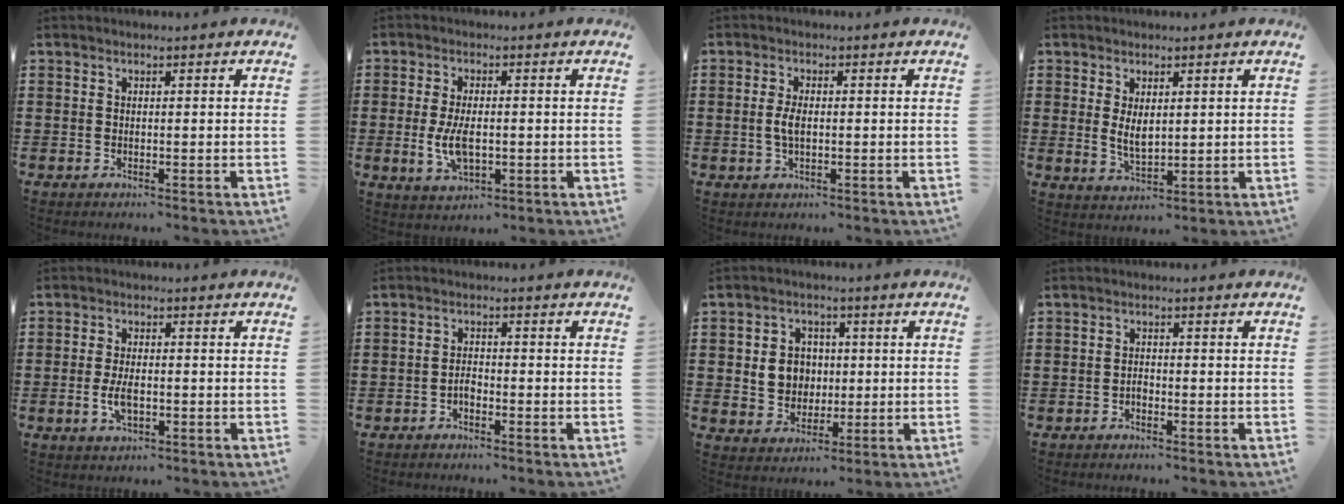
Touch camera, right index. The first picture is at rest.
{"total": 5.6, "force": [-0.7, 2.9, 4.7], "torque": [-0.106, -0.003, -0.015]}
{"total": 3.1, "force": [-0.1, 1.4, 2.8], "torque": [-0.068, -0.002, -0.009]}
{"total": 3.6, "force": [0.8, 1.9, 3.0], "torque": [-0.053, 0.001, 0.013]}
{"total": 3.9, "force": [-0.8, 1.9, 3.3], "torque": [-0.073, -0.001, -0.018]}
{"total": 1.7, "force": [-1.0, 0.9, 1.0], "torque": [-0.023, 0.002, -0.020]}
{"total": 6.0, "force": [0.5, 5.4, 2.6], "torque": [-0.052, 0.012, 0.005]}
{"total": 1.1, "force": [-0.6, 0.8, 0.6], "torque": [-0.014, -0.003, -0.012]}